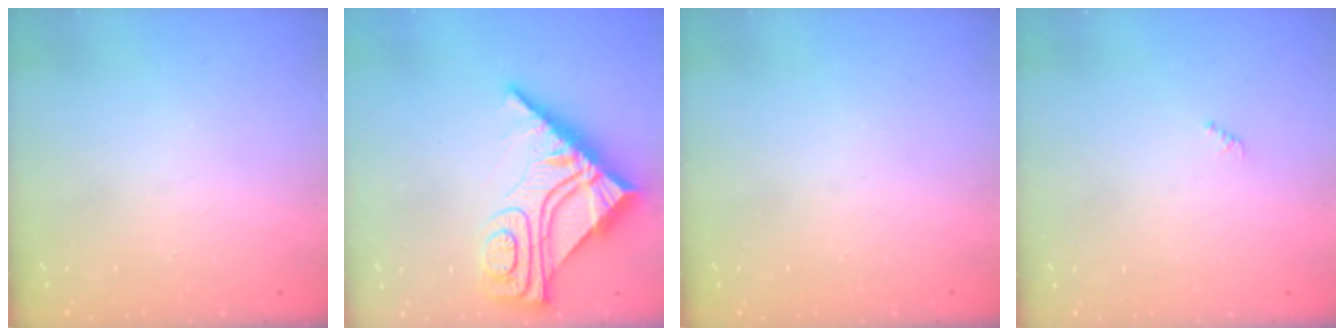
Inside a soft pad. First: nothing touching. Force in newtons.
{"total": 15.8, "press": 15.7, "slide": 1.6}
{"total": 0.0}
{"total": 0.7, "press": 0.7, "slide": 0.3}